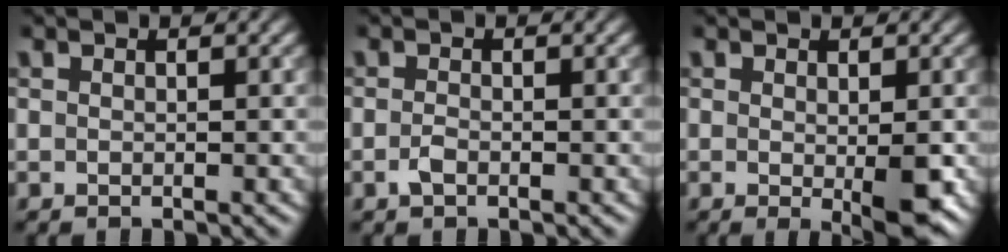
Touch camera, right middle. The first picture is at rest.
{"total": 0.9, "force": [-0.5, 0.4, 0.7], "torque": [-0.017, -0.002, -0.011]}
{"total": 2.9, "force": [-0.5, 0.4, 2.8], "torque": [-0.042, -0.010, -0.007]}